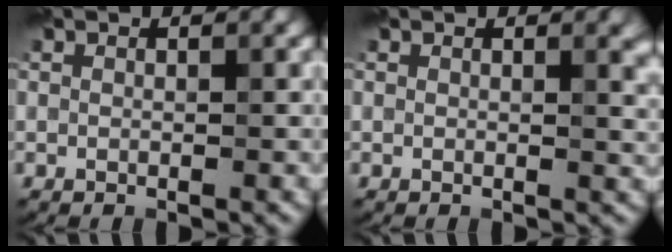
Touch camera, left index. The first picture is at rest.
{"total": 2.2, "force": [1.0, 0.8, 1.8], "torque": [-0.019, 0.000, 0.016]}